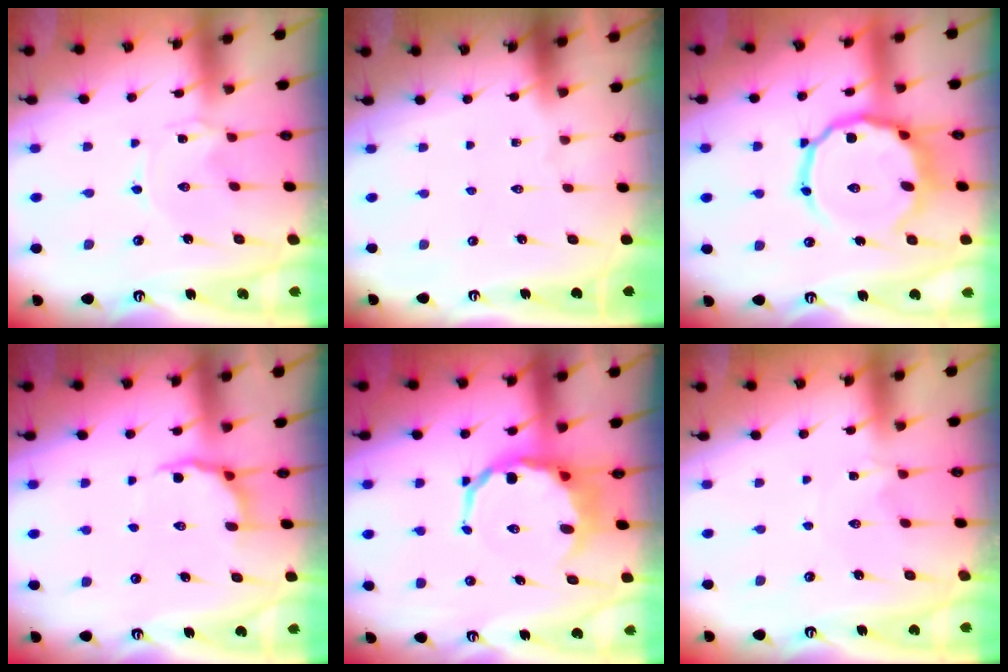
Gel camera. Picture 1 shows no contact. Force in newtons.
{"total": 0.0}
{"total": 15.7, "press": 15.5, "slide": 2.1}
{"total": 5.1, "press": 4.6, "slide": 2.2}
{"total": 8.3, "press": 7.9, "slide": 2.5}
{"total": 1.3, "press": 1.2, "slide": 0.4}